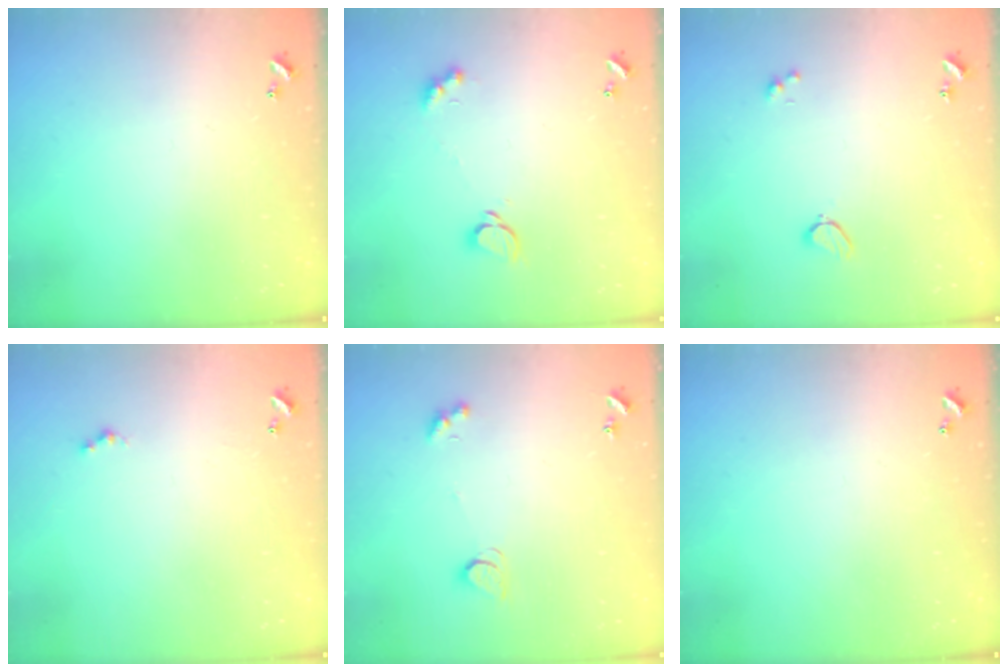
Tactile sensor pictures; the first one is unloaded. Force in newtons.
{"total": 2.1, "press": 2.1, "slide": 0.3}
{"total": 2.0, "press": 1.9, "slide": 0.6}
{"total": 0.8, "press": 0.5, "slide": 0.5}
{"total": 2.1, "press": 2.1, "slide": 0.4}
{"total": 0.0}